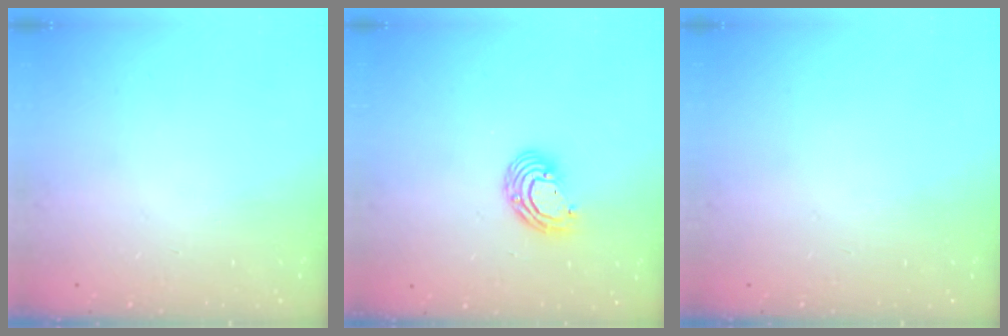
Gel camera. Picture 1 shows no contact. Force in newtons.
{"total": 8.0, "press": 7.9, "slide": 1.2}
{"total": 0.0}